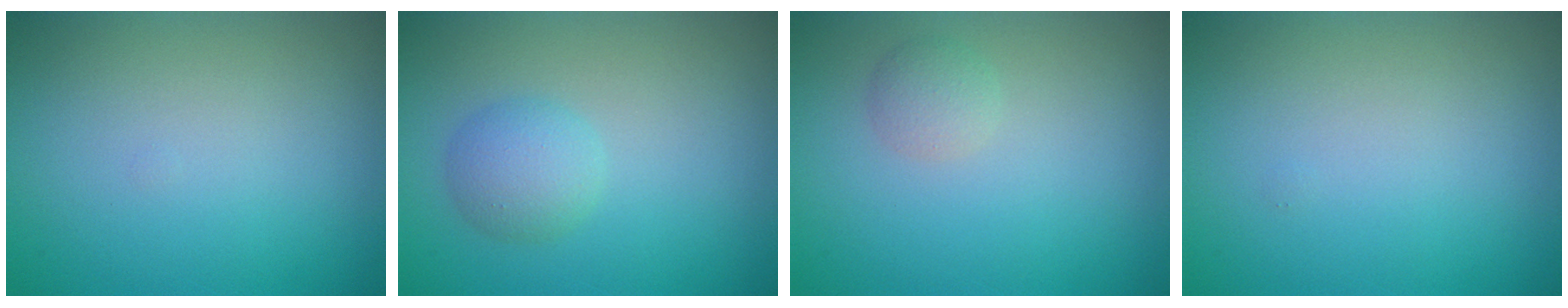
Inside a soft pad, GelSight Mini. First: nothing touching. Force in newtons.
{"total": 2.5, "press": 2.5, "slide": 0.1}
{"total": 1.3, "press": 1.3, "slide": 0.2}
{"total": 0.0}